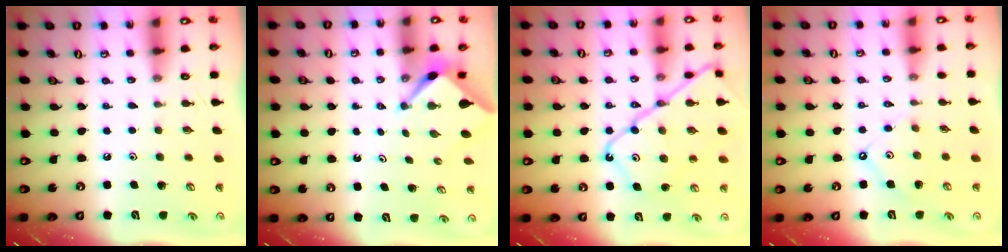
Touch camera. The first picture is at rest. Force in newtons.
{"total": 2.6, "press": 2.6, "slide": 0.3}
{"total": 17.6, "press": 17.5, "slide": 1.7}
{"total": 5.8, "press": 5.7, "slide": 0.6}